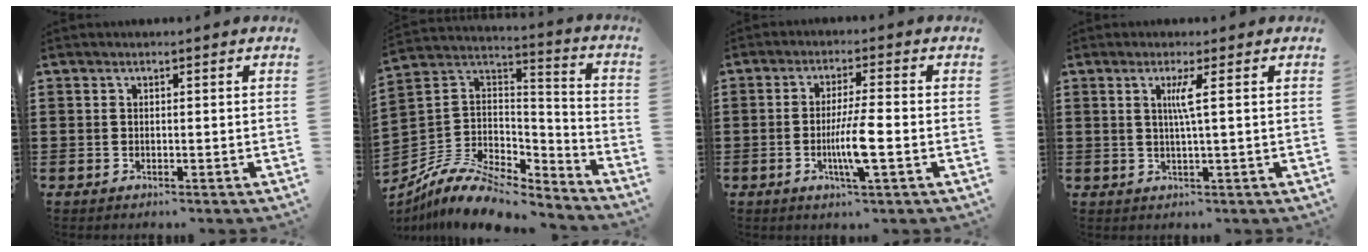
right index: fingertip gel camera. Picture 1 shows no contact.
{"total": 10.6, "force": [-8.4, 4.4, 4.7], "torque": [-0.105, 0.020, -0.163]}
{"total": 6.3, "force": [-1.7, 0.2, 6.1], "torque": [-0.116, -0.013, -0.034]}
{"total": 2.9, "force": [0.6, -0.6, 2.8], "torque": [-0.056, -0.005, 0.005]}